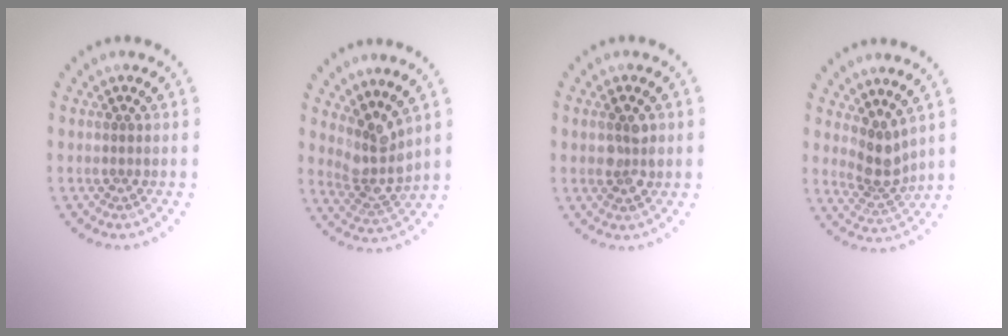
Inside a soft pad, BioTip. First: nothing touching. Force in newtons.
{"total": 3.4, "press": 2.5, "slide": 2.3}
{"total": 2.5, "press": 2.4, "slide": 0.5}
{"total": 2.9, "press": 2.2, "slide": 1.8}